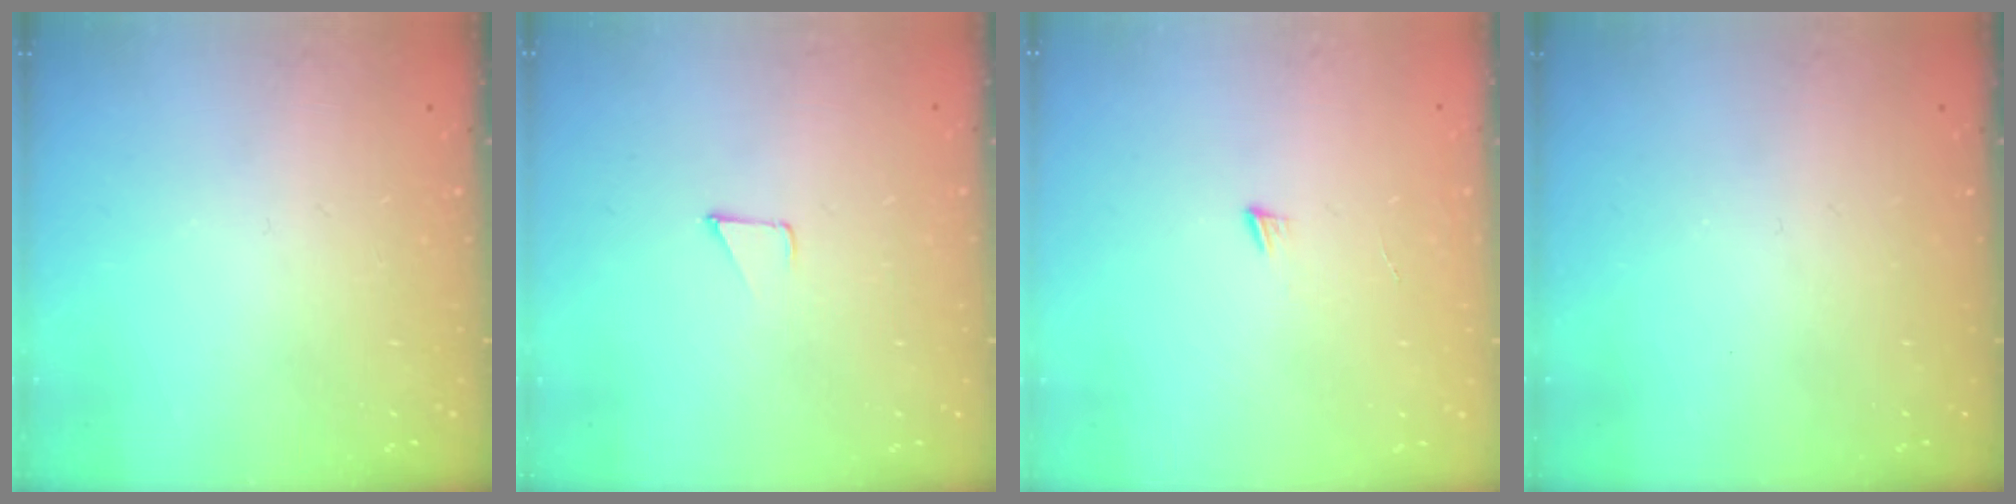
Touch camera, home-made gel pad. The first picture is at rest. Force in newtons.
{"total": 2.9, "press": 2.8, "slide": 0.3}
{"total": 3.0, "press": 3.0, "slide": 0.3}
{"total": 0.0}